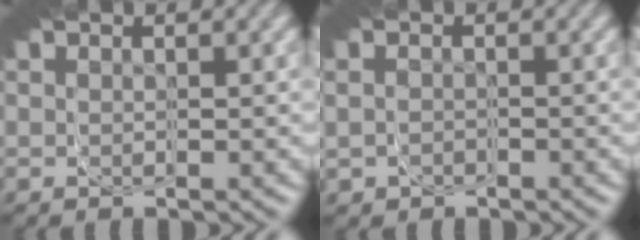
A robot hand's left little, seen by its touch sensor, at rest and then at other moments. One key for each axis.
{"total": 2.7, "fx": -1.2, "fy": 2.2, "fz": 1.0, "tx": -0.015, "ty": -0.013, "tz": -0.016}